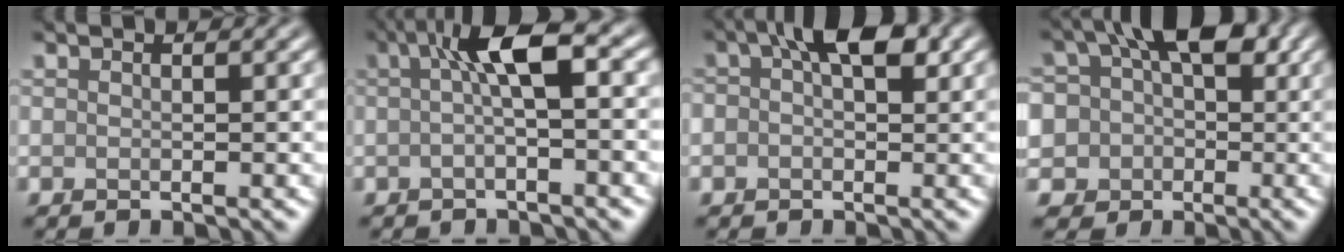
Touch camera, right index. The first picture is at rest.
{"total": 4.7, "force": [0.6, 1.0, 4.6], "torque": [-0.077, 0.021, 0.002]}
{"total": 4.8, "force": [1.5, 2.5, 3.8], "torque": [-0.050, 0.014, 0.009]}
{"total": 10.3, "force": [0.1, 9.0, 5.0], "torque": [-0.062, 0.026, -0.041]}